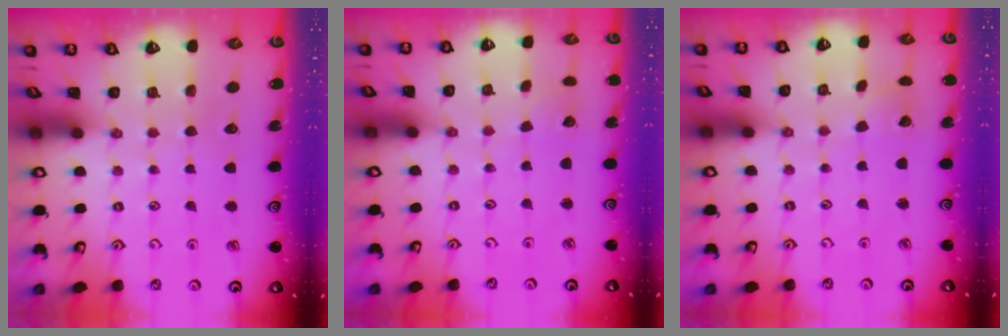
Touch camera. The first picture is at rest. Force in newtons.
{"total": 2.6, "press": 2.6, "slide": 0.2}
{"total": 2.6, "press": 2.6, "slide": 0.3}